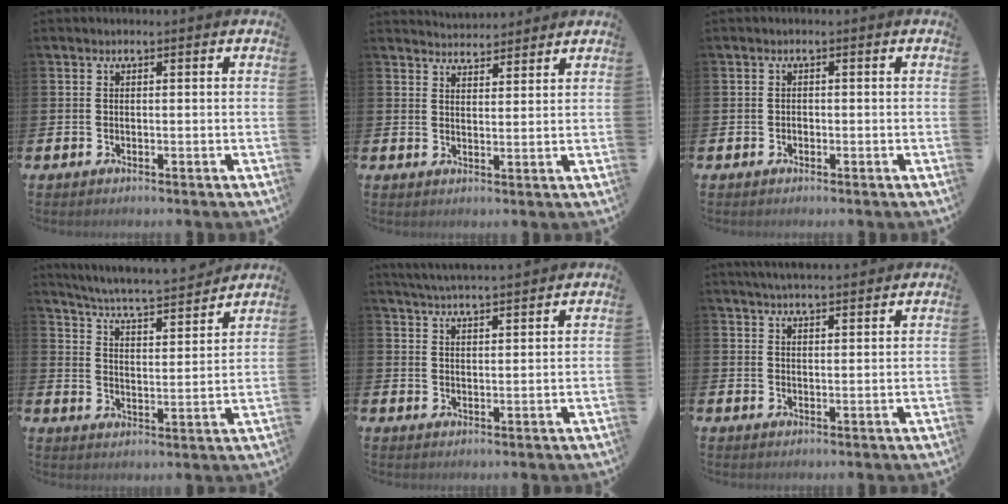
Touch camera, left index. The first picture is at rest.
{"total": 3.7, "force": [3.7, 0.5, -0.2], "torque": [-0.004, -0.019, 0.068]}
{"total": 0.6, "force": [-0.3, 0.5, 0.2], "torque": [-0.008, 0.004, -0.006]}
{"total": 5.7, "force": [5.6, -0.1, 1.4], "torque": [-0.055, -0.046, 0.092]}
{"total": 4.3, "force": [4.3, -0.2, 0.6], "torque": [-0.029, -0.015, 0.078]}
{"total": 3.8, "force": [3.8, 0.0, 0.7], "torque": [-0.021, -0.013, 0.069]}